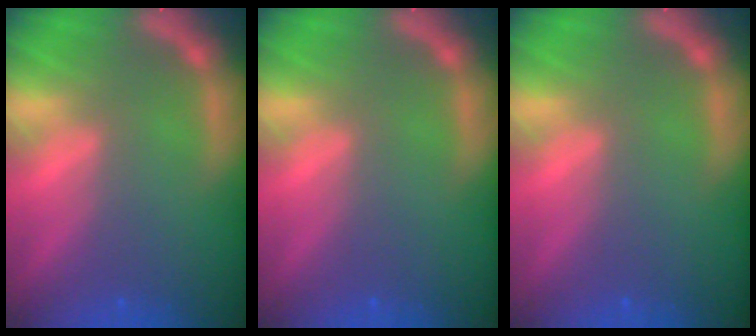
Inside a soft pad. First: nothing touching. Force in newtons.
{"total": 0.0}
{"total": 0.0}